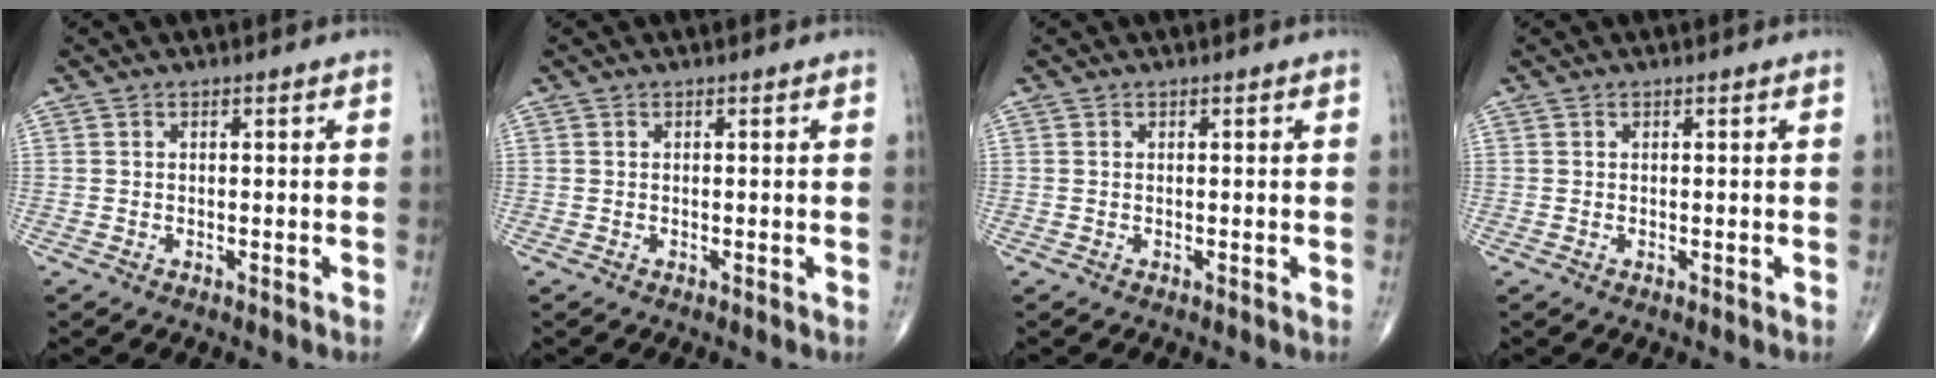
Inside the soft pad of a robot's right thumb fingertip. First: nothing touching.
{"total": 0.0}
{"total": 0.0}
{"total": 0.0}